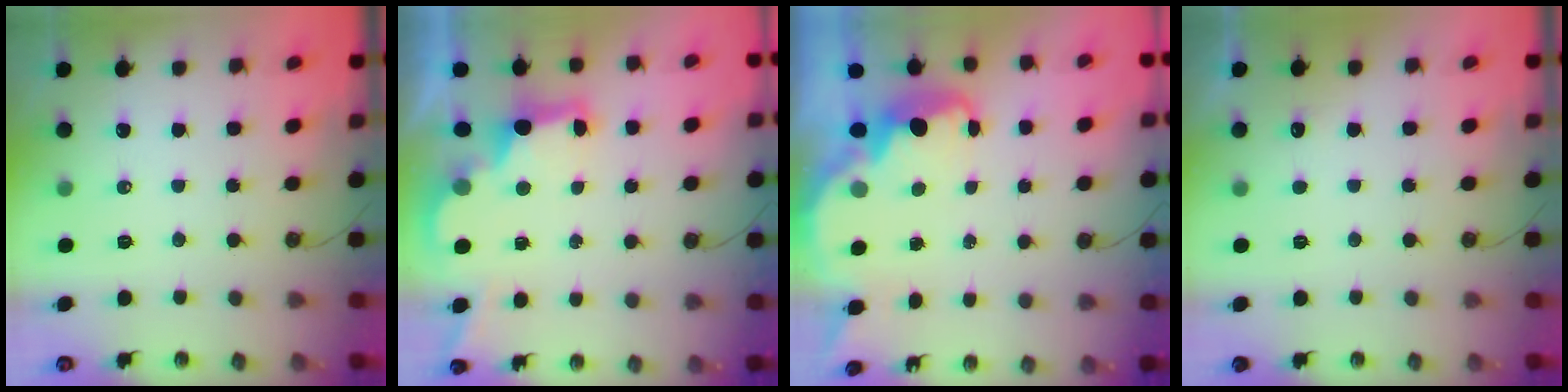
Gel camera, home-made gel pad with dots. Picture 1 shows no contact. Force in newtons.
{"total": 2.9, "press": 2.7, "slide": 0.9}
{"total": 3.7, "press": 3.6, "slide": 0.5}
{"total": 2.6, "press": 2.4, "slide": 1.0}